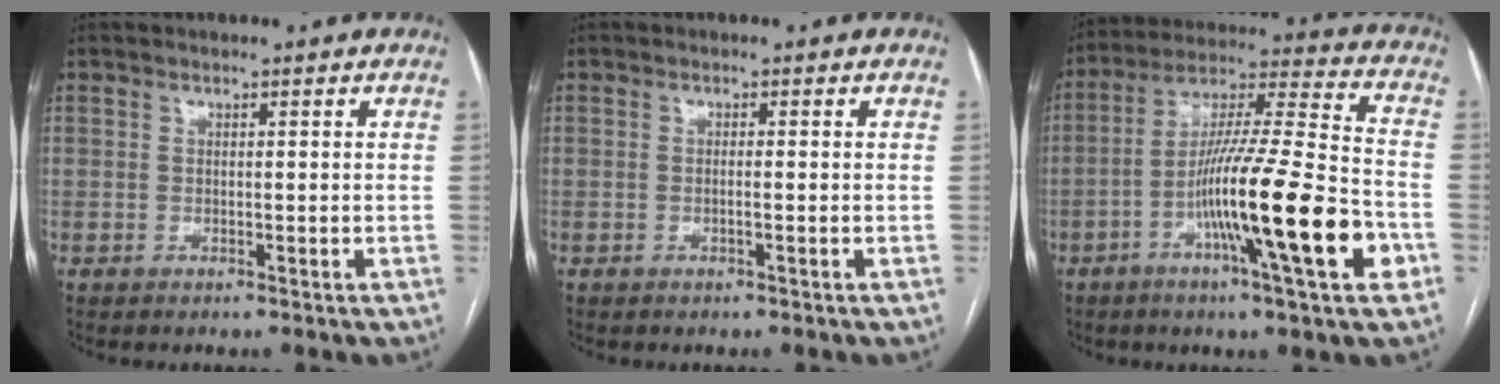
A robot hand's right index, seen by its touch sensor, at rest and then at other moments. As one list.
[{"total": 0.7, "force": [-0.1, 0.0, 0.7], "torque": [-0.010, 0.003, -0.001]}, {"total": 20.5, "force": [-7.1, 0.3, 19.2], "torque": [-0.317, -0.015, -0.122]}]